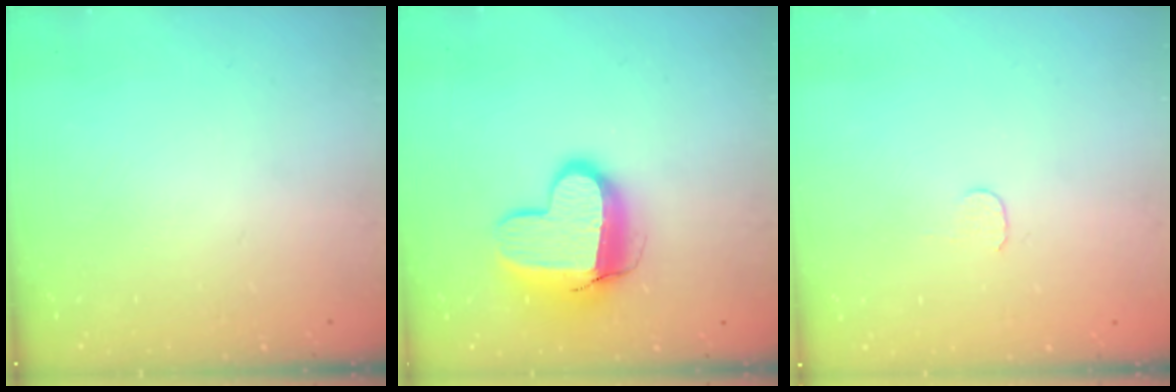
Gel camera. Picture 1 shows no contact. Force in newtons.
{"total": 13.4, "press": 13.3, "slide": 1.3}
{"total": 3.7, "press": 3.7, "slide": 0.3}